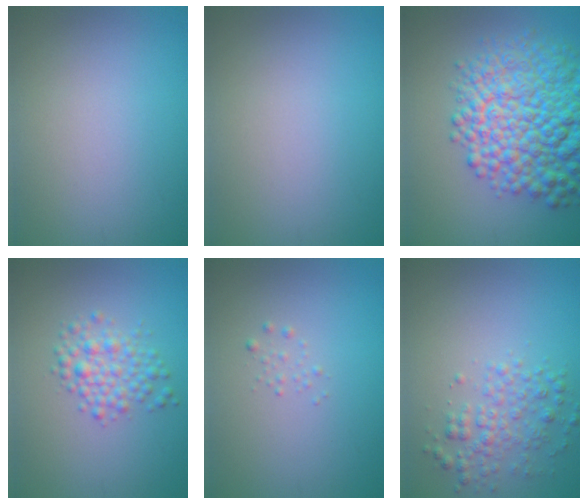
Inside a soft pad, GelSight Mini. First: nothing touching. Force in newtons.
{"total": 0.0}
{"total": 11.8, "press": 11.8, "slide": 0.5}
{"total": 2.9, "press": 2.9, "slide": 0.0}
{"total": 0.6, "press": 0.6, "slide": 0.0}
{"total": 2.9, "press": 2.9, "slide": 0.0}